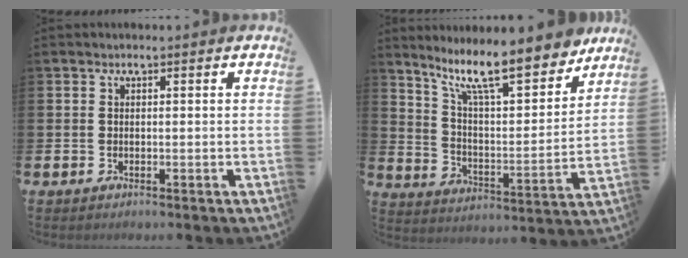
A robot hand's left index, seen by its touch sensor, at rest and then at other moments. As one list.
[{"total": 13.4, "force": [10.8, 3.2, 7.2], "torque": [-0.149, -0.057, 0.184]}]